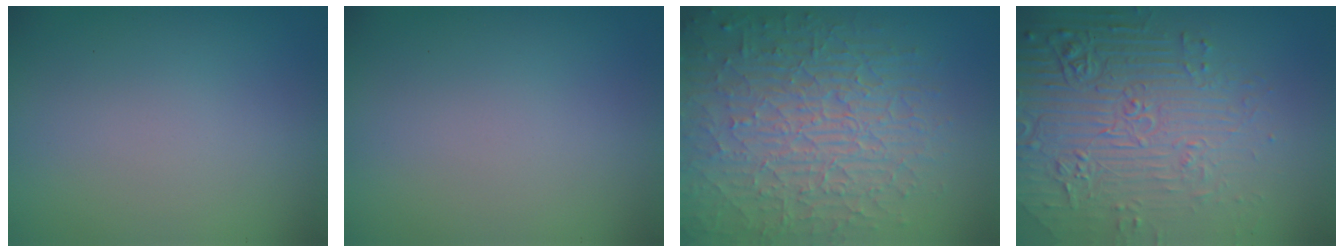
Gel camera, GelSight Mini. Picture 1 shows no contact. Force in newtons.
{"total": 0.0}
{"total": 10.0, "press": 6.5, "slide": 7.6}
{"total": 8.5, "press": 5.9, "slide": 6.1}